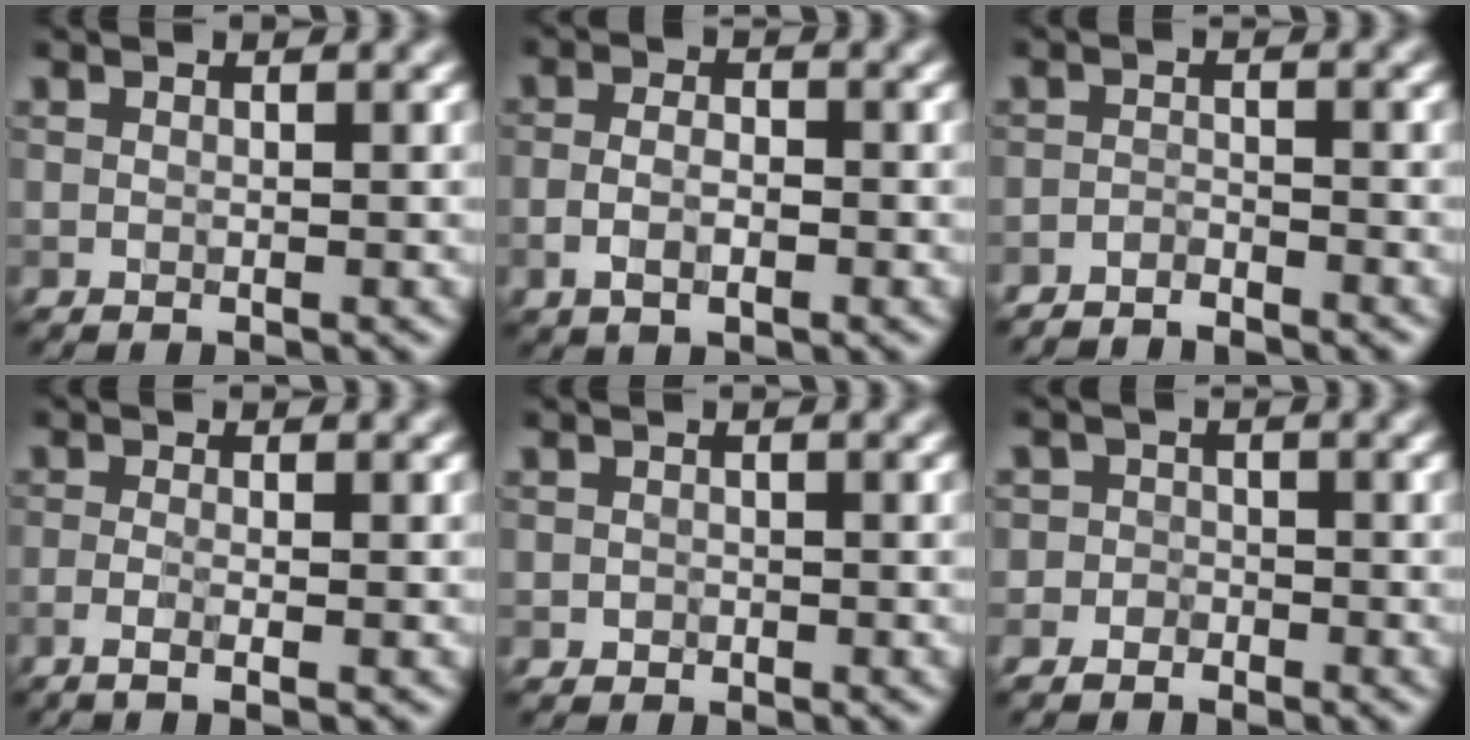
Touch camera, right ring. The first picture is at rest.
{"total": 2.5, "force": [-0.8, 1.3, 2.0], "torque": [-0.037, -0.002, -0.017]}
{"total": 2.3, "force": [-2.2, 0.3, 0.4], "torque": [-0.001, -0.003, -0.042]}
{"total": 1.9, "force": [-0.7, 0.6, 1.6], "torque": [-0.025, -0.005, -0.022]}
{"total": 0.7, "force": [-0.3, 0.6, 0.1], "torque": [0.004, -0.004, -0.006]}
{"total": 2.4, "force": [-1.4, 1.9, -0.3], "torque": [0.039, 0.011, -0.040]}